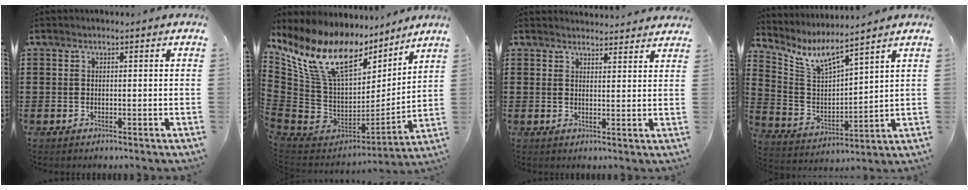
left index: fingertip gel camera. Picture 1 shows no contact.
{"total": 15.5, "force": [8.8, 7.6, 10.3], "torque": [-0.249, -0.045, 0.155]}
{"total": 2.6, "force": [2.6, 0.2, -0.1], "torque": [0.003, -0.012, 0.048]}
{"total": 7.3, "force": [5.8, 1.7, 4.1], "torque": [-0.105, -0.029, 0.099]}